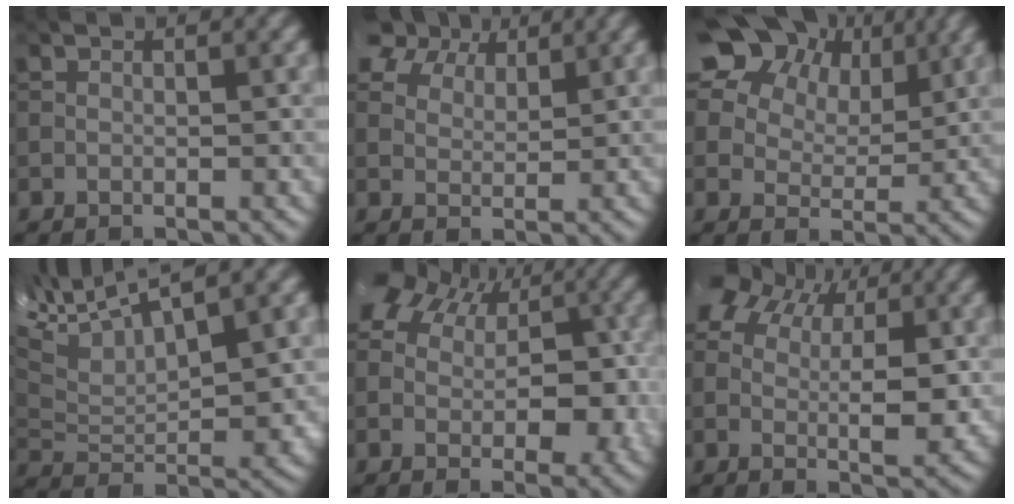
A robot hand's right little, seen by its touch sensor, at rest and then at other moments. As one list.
[{"total": 7.2, "force": [5.5, 3.6, 3.1], "torque": [-0.075, 0.007, 0.094]}, {"total": 19.0, "force": [11.1, 12.3, 9.3], "torque": [-0.218, 0.056, 0.218]}, {"total": 10.4, "force": [5.9, 3.7, 7.8], "torque": [-0.165, 0.021, 0.107]}, {"total": 11.5, "force": [1.8, 8.1, 8.0], "torque": [-0.102, 0.005, 0.035]}, {"total": 8.0, "force": [2.6, 4.8, 5.9], "torque": [-0.096, 0.004, 0.041]}]